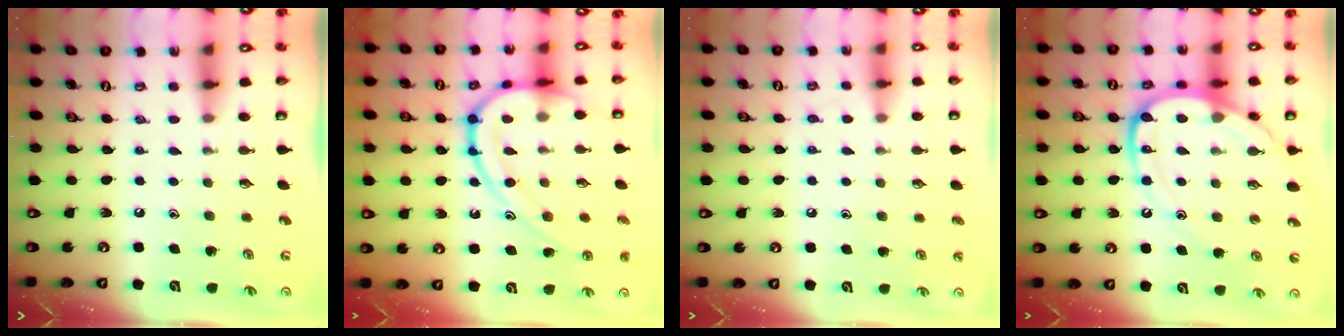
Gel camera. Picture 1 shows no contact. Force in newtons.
{"total": 18.1, "press": 18.0, "slide": 1.1}
{"total": 5.1, "press": 5.1, "slide": 0.5}
{"total": 14.3, "press": 14.3, "slide": 1.2}